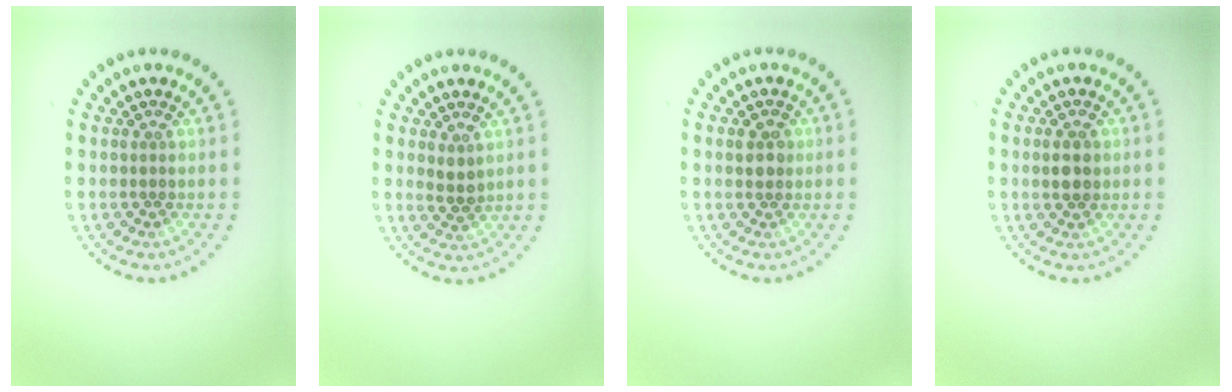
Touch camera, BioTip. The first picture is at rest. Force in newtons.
{"total": 1.5, "press": 1.3, "slide": 0.8}
{"total": 1.6, "press": 1.6, "slide": 0.5}
{"total": 1.9, "press": 1.9, "slide": 0.3}